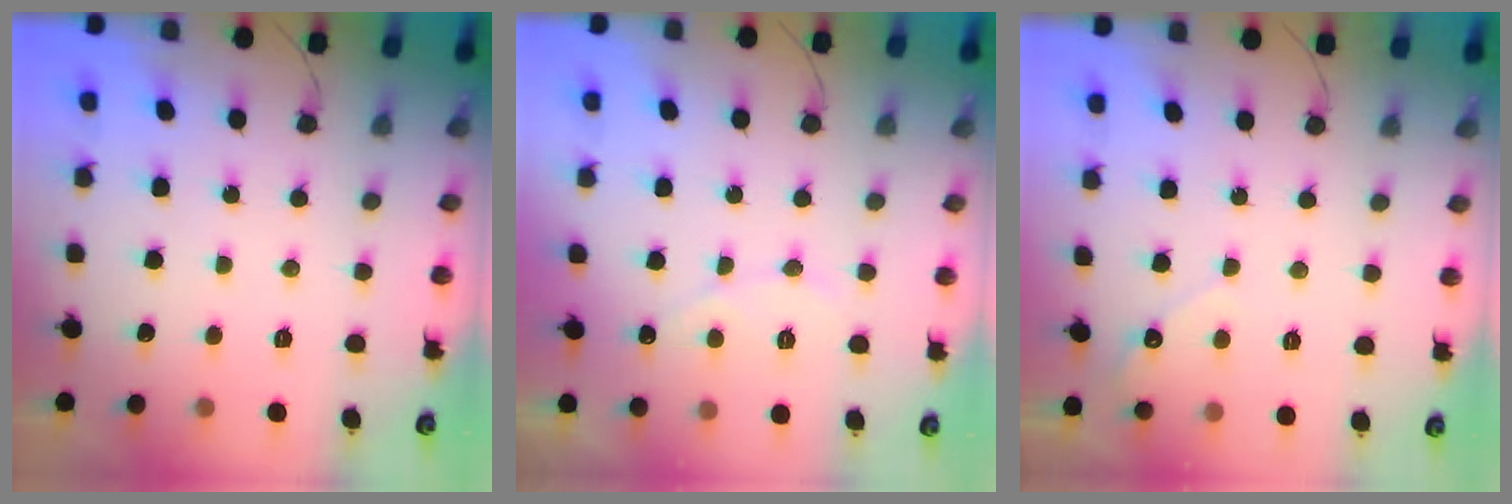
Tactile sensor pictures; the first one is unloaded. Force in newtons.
{"total": 5.7, "press": 5.7, "slide": 0.4}
{"total": 2.8, "press": 2.8, "slide": 0.2}